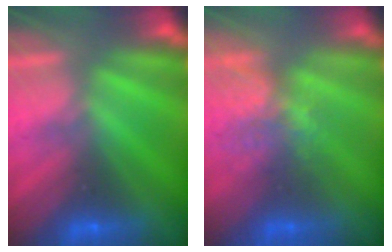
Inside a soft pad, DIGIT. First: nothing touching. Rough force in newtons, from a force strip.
{"total": 3.6}